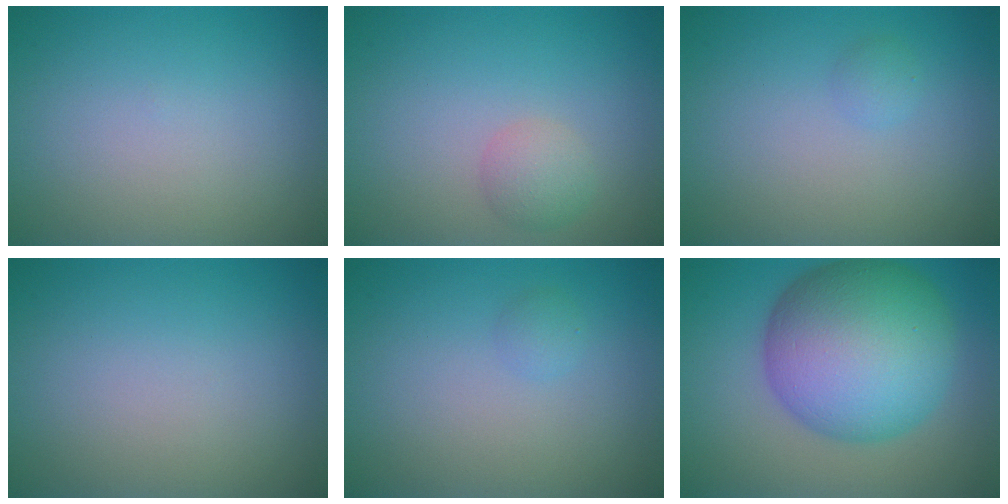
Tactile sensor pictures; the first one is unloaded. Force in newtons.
{"total": 1.9, "press": 1.9, "slide": 0.1}
{"total": 0.8, "press": 0.8, "slide": 0.1}
{"total": 0.0}
{"total": 0.8, "press": 0.8, "slide": 0.1}
{"total": 13.3, "press": 13.3, "slide": 0.1}